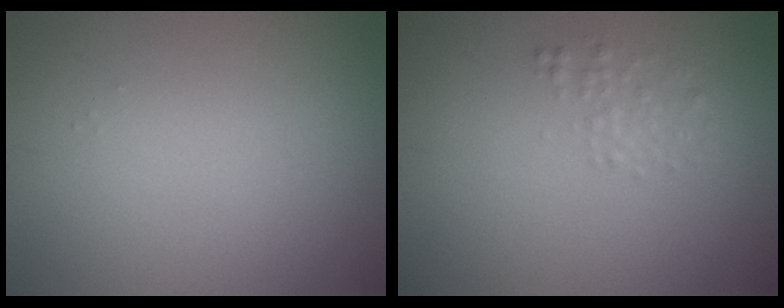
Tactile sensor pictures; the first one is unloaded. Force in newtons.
{"total": 1.5, "press": 1.5, "slide": 0.1}